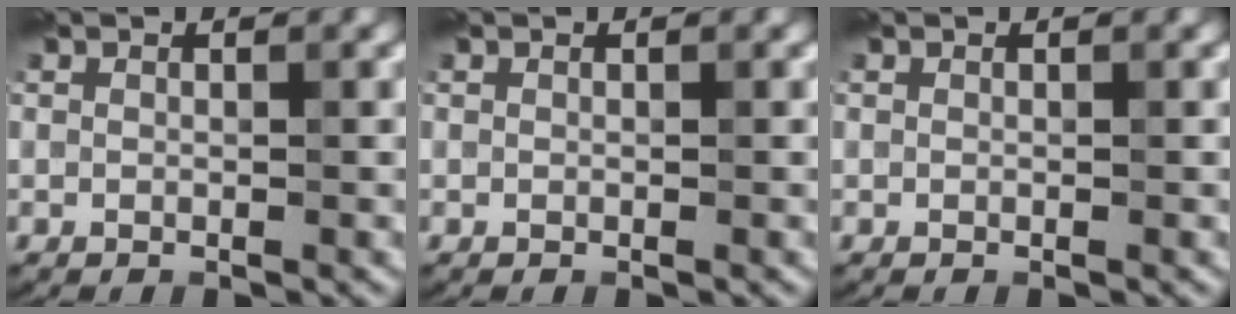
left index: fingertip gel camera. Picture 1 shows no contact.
{"total": 0.0}
{"total": 0.0}